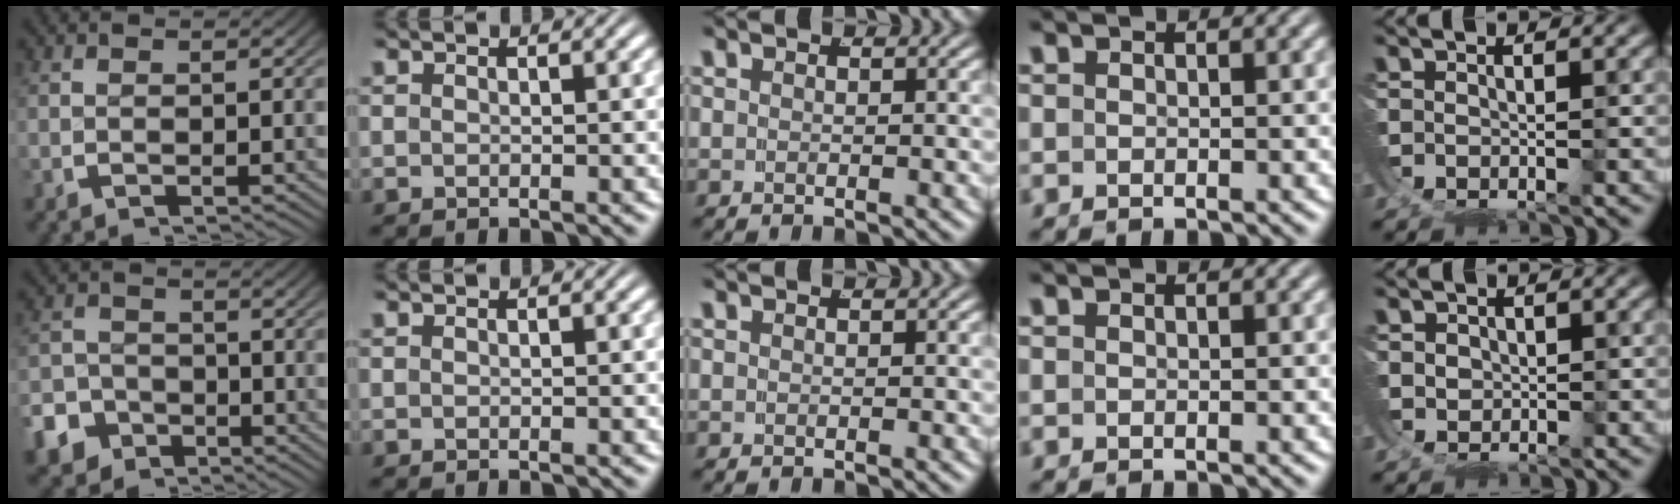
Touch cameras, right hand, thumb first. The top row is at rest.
{"thumb": {"total": 7.6, "force": [-4.9, 5.6, 1.4], "torque": [-0.018, -0.034, -0.087]}, "little": {"total": 1.3, "force": [0.4, 1.2, 0.0], "torque": [-0.002, -0.002, 0.011]}}